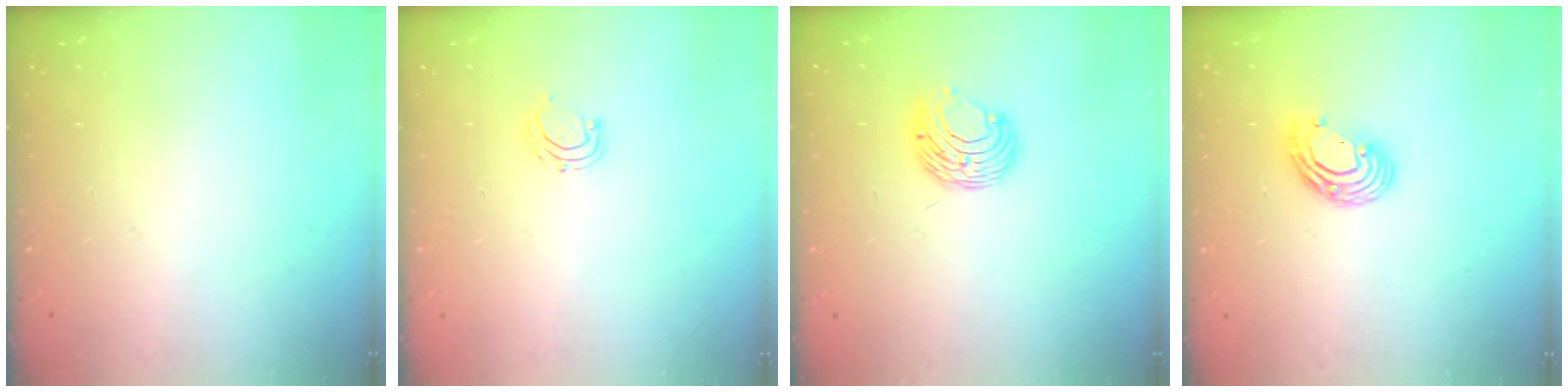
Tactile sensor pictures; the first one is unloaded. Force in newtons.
{"total": 4.6, "press": 4.5, "slide": 0.5}
{"total": 8.5, "press": 8.5, "slide": 0.6}
{"total": 8.9, "press": 8.7, "slide": 1.8}